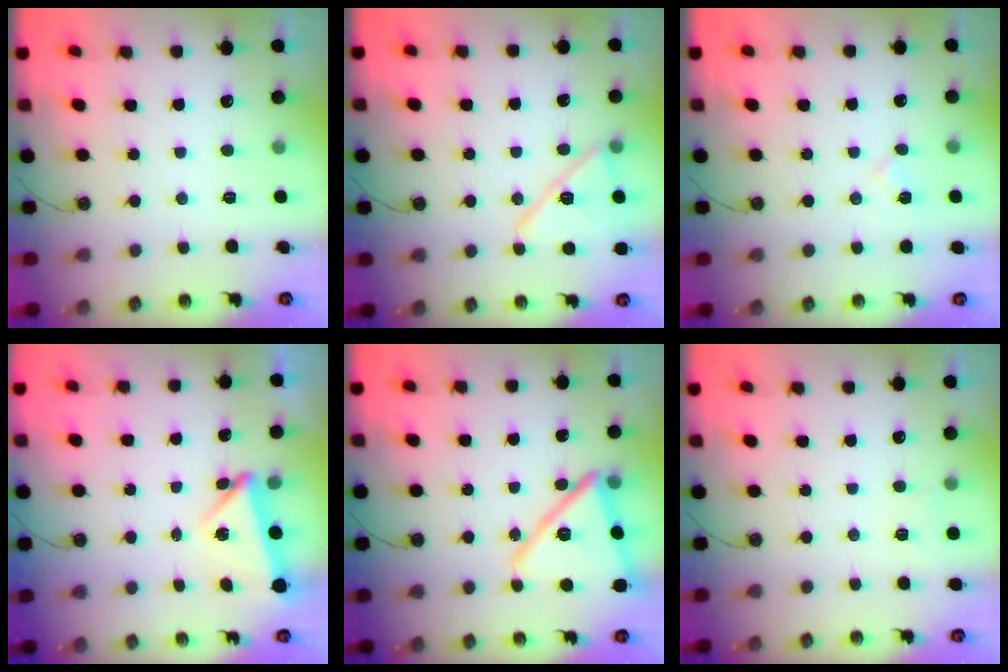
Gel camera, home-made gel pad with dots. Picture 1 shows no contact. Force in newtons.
{"total": 13.1, "press": 13.1, "slide": 0.8}
{"total": 6.2, "press": 5.8, "slide": 2.1}
{"total": 6.2, "press": 6.2, "slide": 0.3}
{"total": 17.9, "press": 17.9, "slide": 1.4}
{"total": 3.8, "press": 3.6, "slide": 0.9}